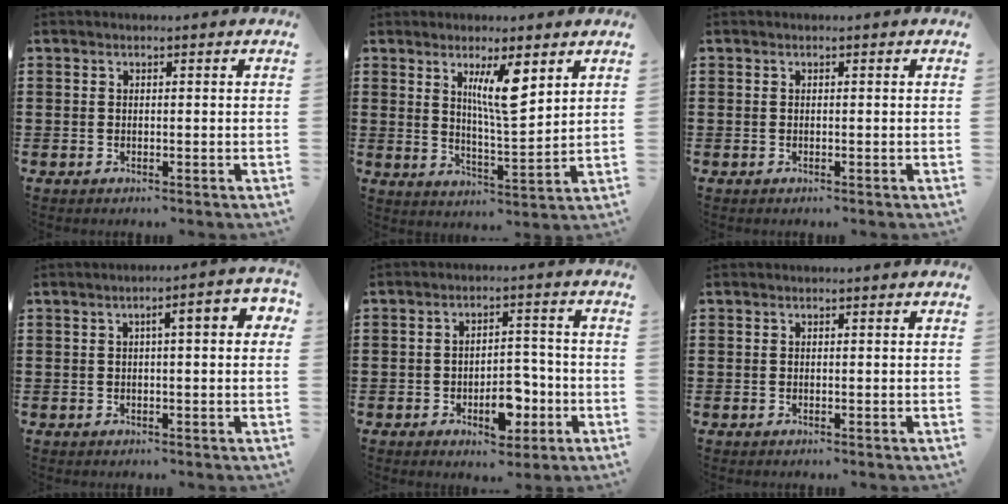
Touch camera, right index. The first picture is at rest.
{"total": 7.5, "force": [3.9, 1.6, 6.2], "torque": [-0.115, -0.008, 0.062]}
{"total": 0.0}
{"total": 4.2, "force": [0.5, 0.7, 4.1], "torque": [-0.068, 0.002, 0.003]}
{"total": 7.1, "force": [-2.9, 3.8, 5.3], "torque": [-0.065, 0.010, -0.050]}
{"total": 0.0}